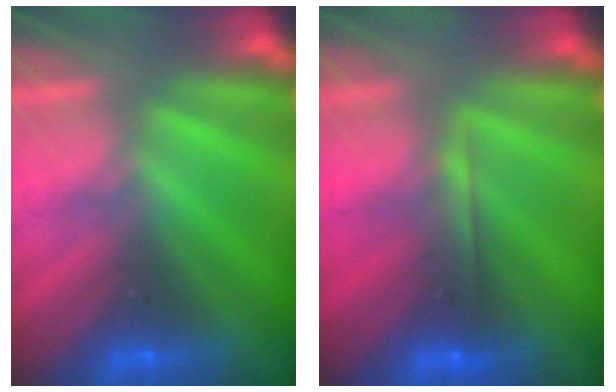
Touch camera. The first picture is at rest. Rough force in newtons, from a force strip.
{"total": 1.8}